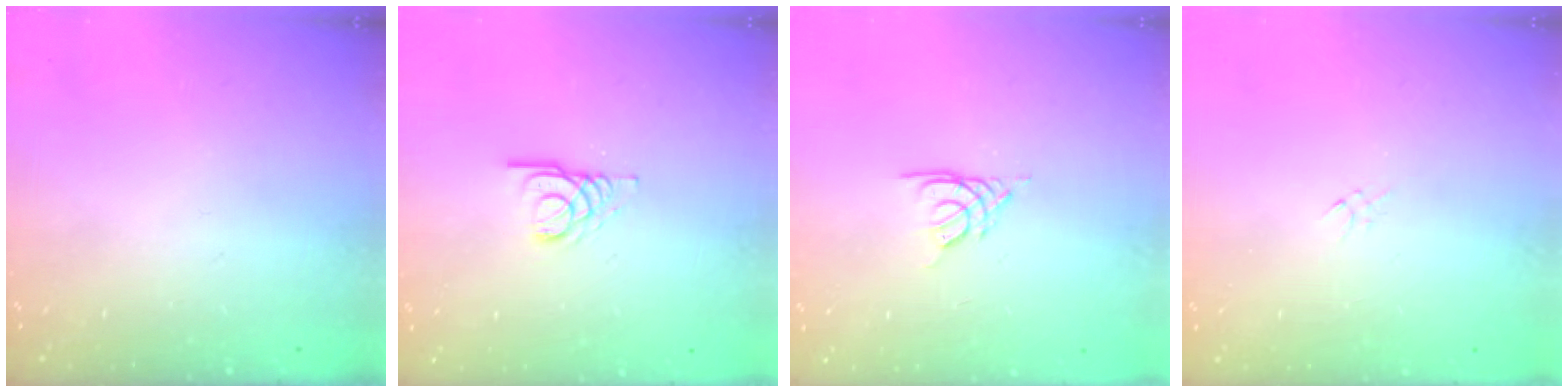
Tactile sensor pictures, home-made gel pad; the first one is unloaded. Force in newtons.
{"total": 4.1, "press": 4.1, "slide": 0.4}
{"total": 2.7, "press": 2.7, "slide": 0.4}
{"total": 0.9, "press": 0.8, "slide": 0.4}